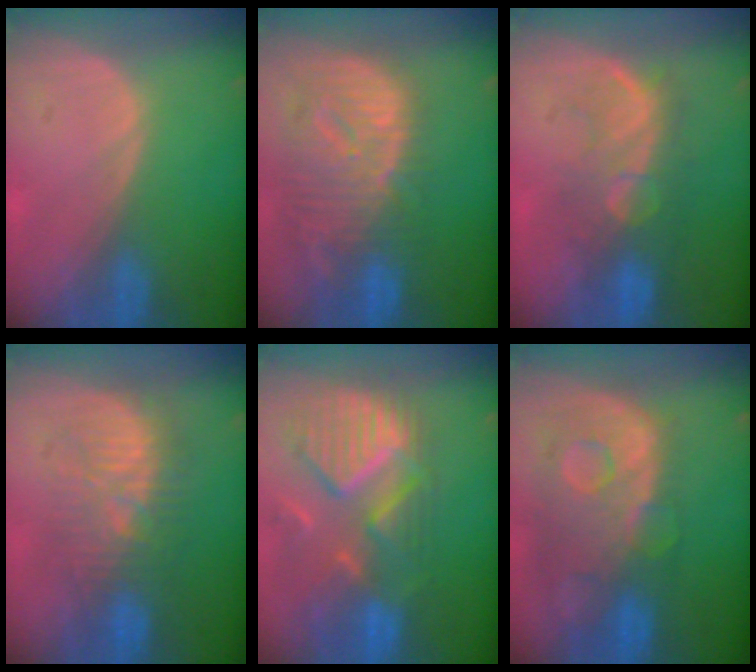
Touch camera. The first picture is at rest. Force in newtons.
{"total": 12.5, "press": 10.8, "slide": 6.3}
{"total": 8.4, "press": 8.1, "slide": 2.2}
{"total": 9.6, "press": 9.5, "slide": 1.0}
{"total": 12.3, "press": 10.6, "slide": 6.2}
{"total": 12.4, "press": 10.2, "slide": 6.9}